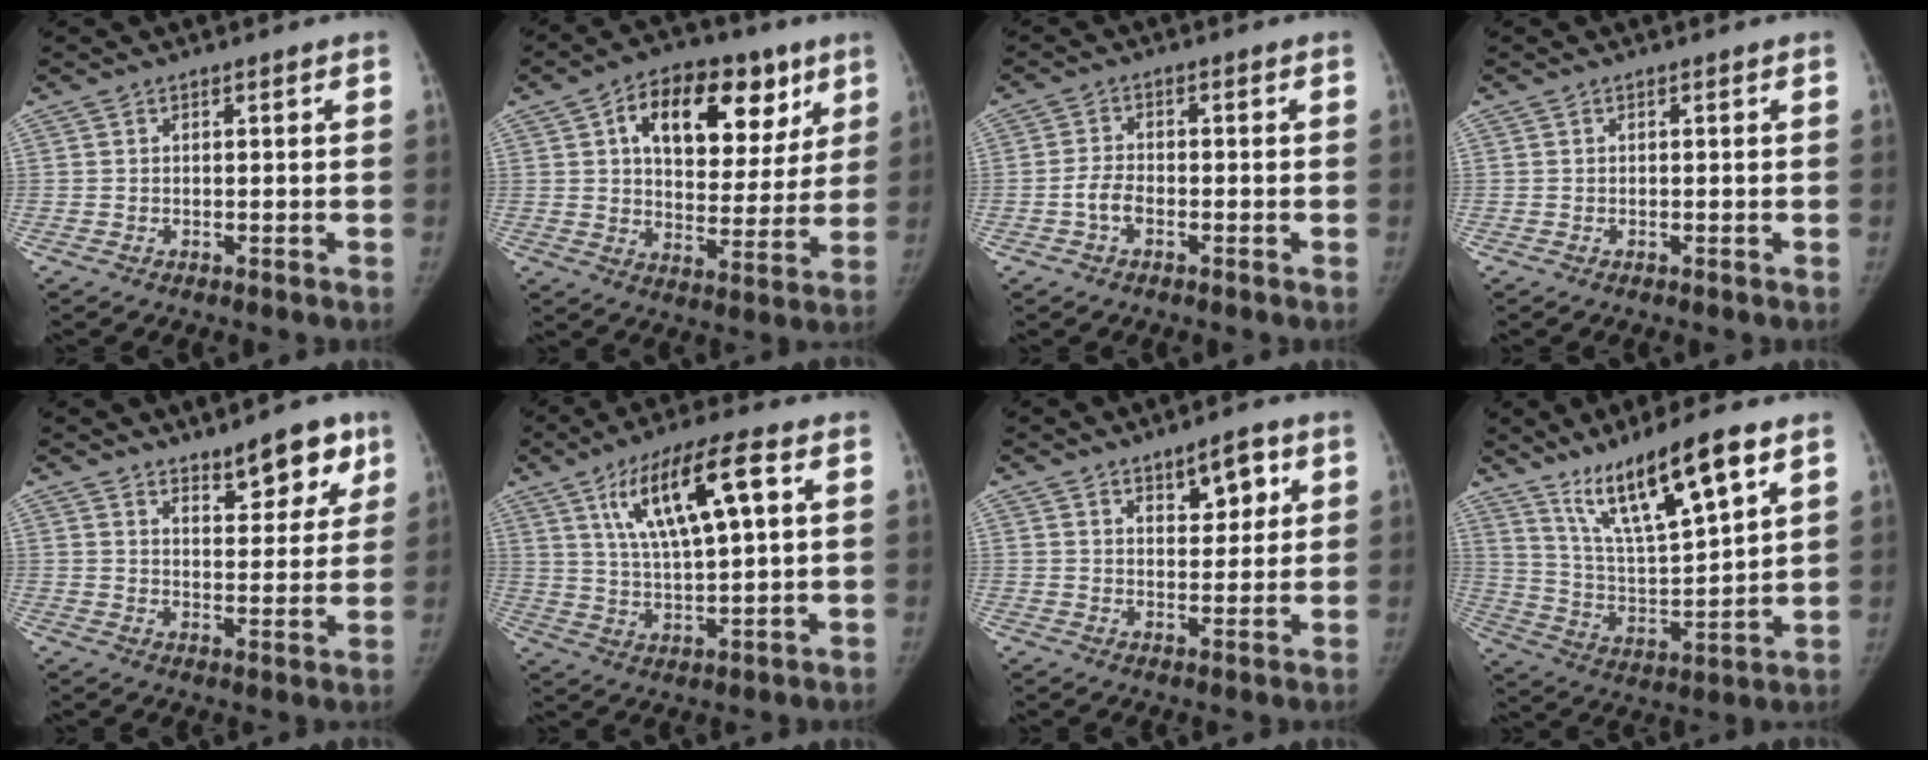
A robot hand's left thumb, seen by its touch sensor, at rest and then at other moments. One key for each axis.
{"total": 20.2, "fx": 8.4, "fy": 12.1, "fz": 13.8, "tx": -0.153, "ty": -0.005, "tz": 0.126}
{"total": 3.3, "fx": -1.3, "fy": 1.9, "fz": 2.3, "tx": -0.048, "ty": 0.015, "tz": -0.028}
{"total": 0.0}
{"total": 9.8, "fx": 6.8, "fy": 4.1, "fz": 5.7, "tx": -0.040, "ty": -0.039, "tz": 0.099}
{"total": 15.2, "fx": 5.6, "fy": 4.3, "fz": 13.4, "tx": -0.231, "ty": -0.005, "tz": 0.100}
{"total": 6.8, "fx": 3.4, "fy": 3.3, "fz": 4.9, "tx": -0.045, "ty": -0.020, "tz": 0.050}
{"total": 18.0, "fx": 11.2, "fy": 3.6, "fz": 13.7, "tx": -0.225, "ty": -0.052, "tz": 0.214}